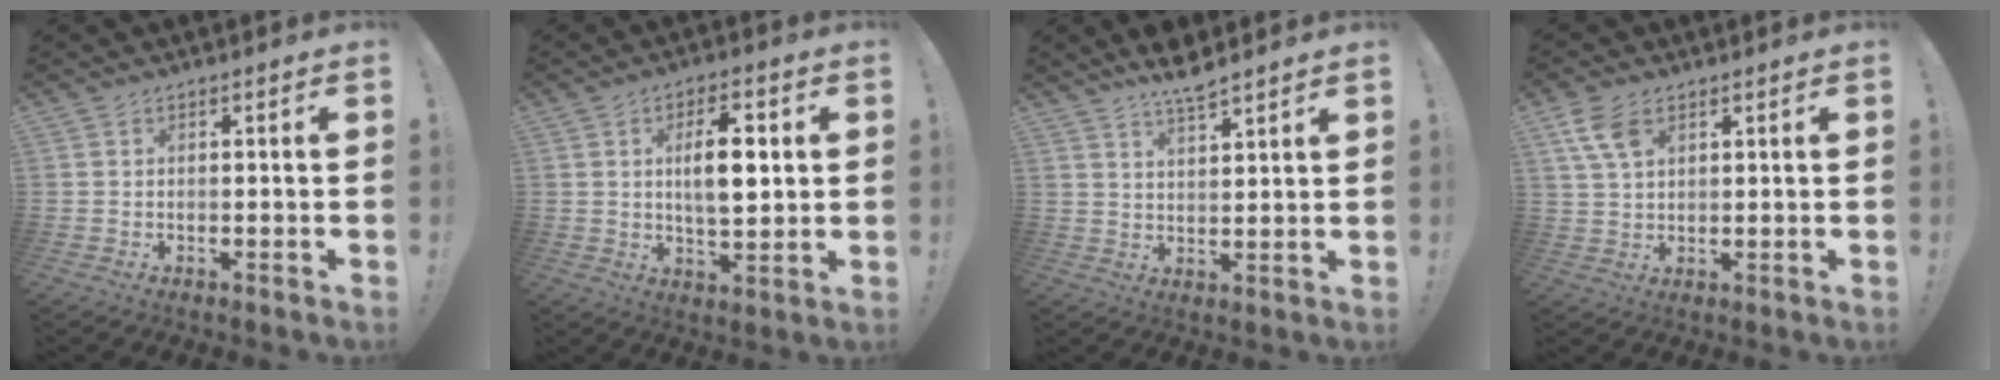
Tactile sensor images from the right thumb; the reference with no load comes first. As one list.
[{"total": 10.6, "force": [1.9, 4.6, 9.4], "torque": [-0.142, -0.001, 0.028]}, {"total": 6.1, "force": [5.3, 0.7, 3.0], "torque": [-0.047, -0.037, 0.091]}, {"total": 7.3, "force": [3.7, 4.2, 4.7], "torque": [-0.097, -0.007, 0.072]}]